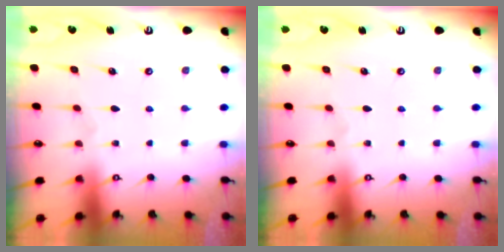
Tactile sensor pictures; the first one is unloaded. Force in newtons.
{"total": 0.0}